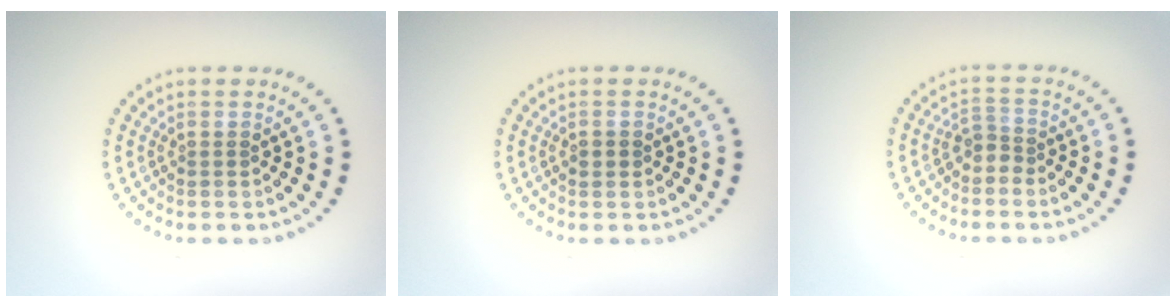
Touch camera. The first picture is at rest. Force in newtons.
{"total": 1.3, "press": 1.3, "slide": 0.2}
{"total": 1.7, "press": 1.2, "slide": 1.3}